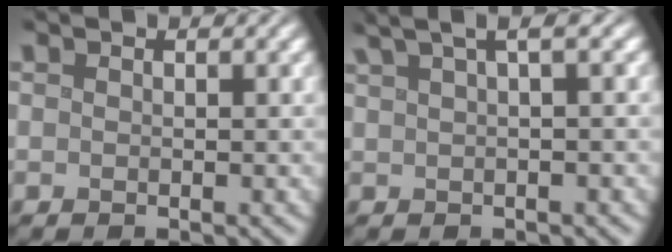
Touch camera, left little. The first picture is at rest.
{"total": 5.4, "force": [3.4, 1.6, 4.0], "torque": [-0.051, 0.026, 0.038]}